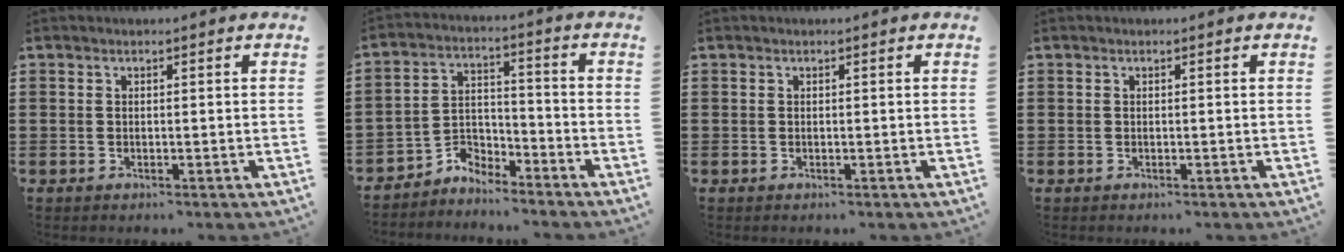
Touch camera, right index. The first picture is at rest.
{"total": 4.1, "force": [-3.9, 1.4, 0.0], "torque": [-0.012, -0.001, -0.086]}
{"total": 0.0}
{"total": 0.0}